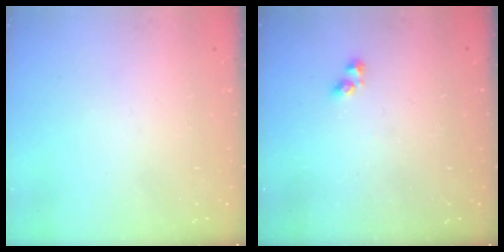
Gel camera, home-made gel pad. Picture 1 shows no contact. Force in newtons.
{"total": 3.6, "press": 3.6, "slide": 0.5}